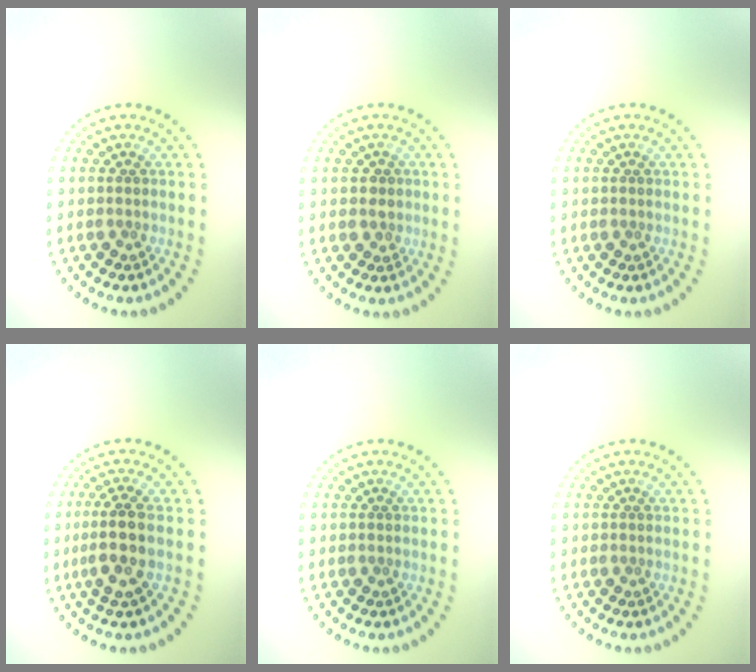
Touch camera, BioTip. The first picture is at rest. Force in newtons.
{"total": 1.1, "press": 0.9, "slide": 0.7}
{"total": 0.0}
{"total": 3.0, "press": 2.5, "slide": 1.6}
{"total": 0.0}
{"total": 0.0}